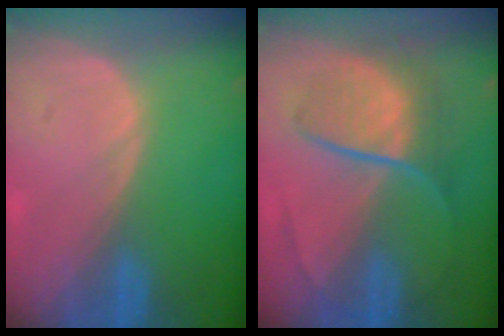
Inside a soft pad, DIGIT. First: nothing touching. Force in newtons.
{"total": 7.2, "press": 7.0, "slide": 1.8}